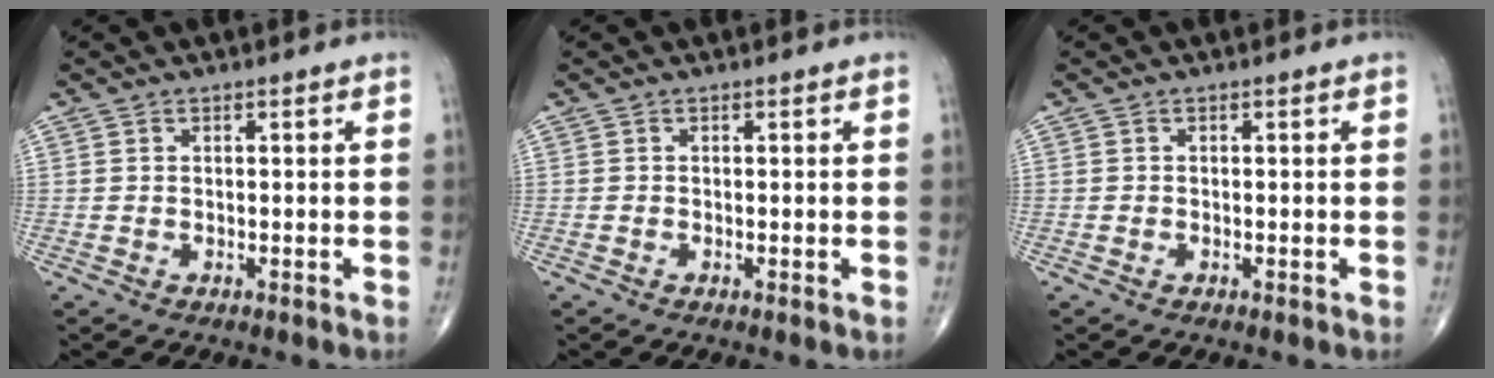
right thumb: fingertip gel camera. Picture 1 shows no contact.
{"total": 0.0}
{"total": 0.0}